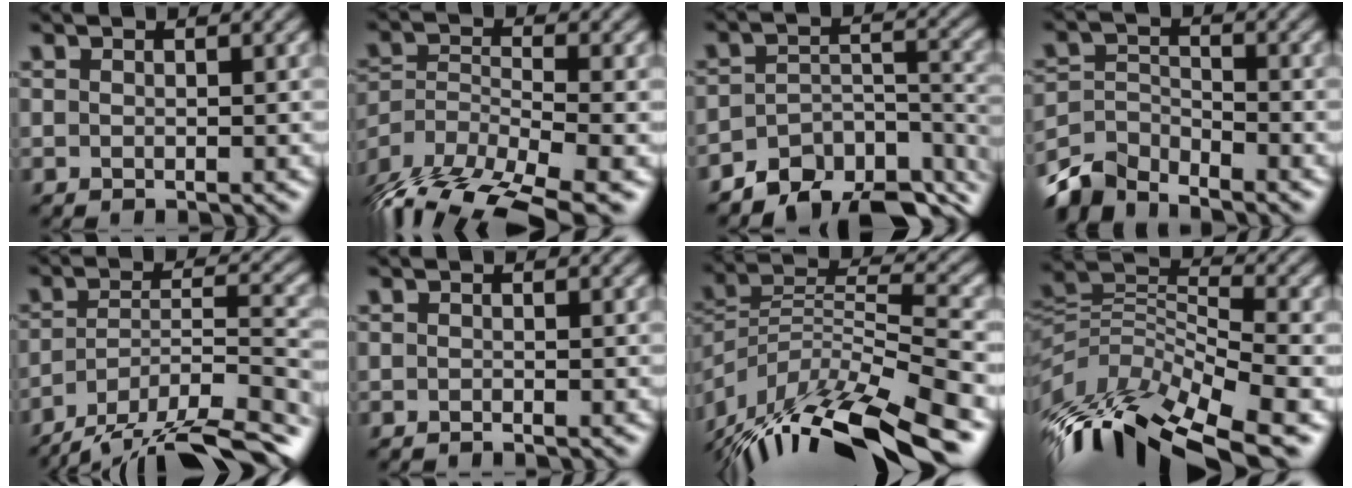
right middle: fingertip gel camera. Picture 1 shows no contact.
{"total": 12.0, "force": [-9.4, 3.9, 6.3], "torque": [-0.123, -0.023, -0.155]}
{"total": 9.0, "force": [-7.5, 3.6, 3.5], "torque": [-0.050, -0.006, -0.114]}
{"total": 4.8, "force": [-4.4, 1.6, 1.2], "torque": [-0.021, -0.005, -0.094]}
{"total": 13.7, "force": [-11.8, 3.5, 6.1], "torque": [-0.107, -0.007, -0.177]}
{"total": 0.7, "force": [-0.6, 0.0, 0.3], "torque": [0.000, -0.002, -0.012]}
{"total": 14.9, "force": [-10.2, 4.2, 10.0], "torque": [-0.211, 0.010, -0.177]}
{"total": 12.3, "force": [-6.0, 4.7, 9.6], "torque": [-0.205, 0.007, -0.105]}